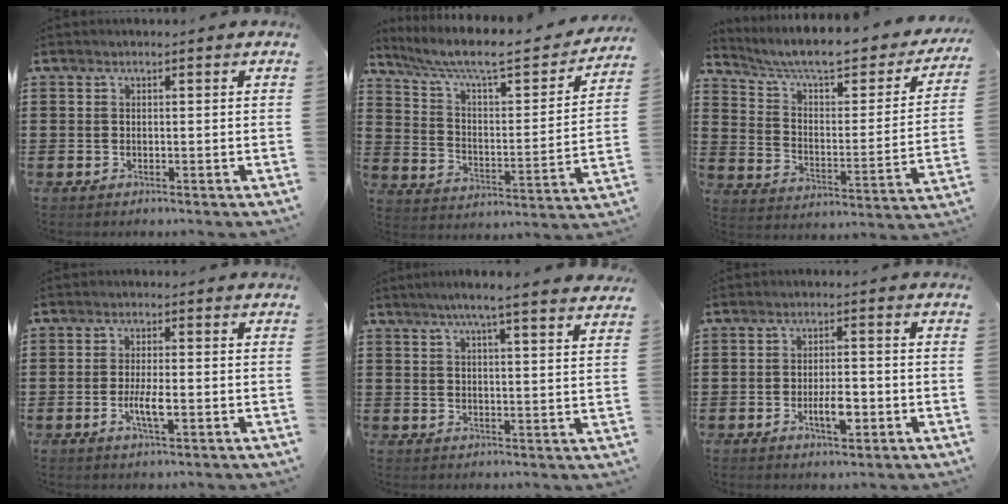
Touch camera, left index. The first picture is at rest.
{"total": 8.4, "force": [7.0, 0.9, 4.5], "torque": [-0.116, -0.041, 0.115]}
{"total": 7.7, "force": [6.5, 1.0, 4.0], "torque": [-0.096, -0.045, 0.107]}
{"total": 3.9, "force": [-1.0, 0.9, 3.7], "torque": [-0.068, -0.002, -0.019]}
{"total": 4.9, "force": [4.0, -0.7, 2.6], "torque": [-0.063, -0.011, 0.070]}
{"total": 4.5, "force": [-1.4, 1.7, 3.9], "torque": [-0.067, 0.007, -0.024]}